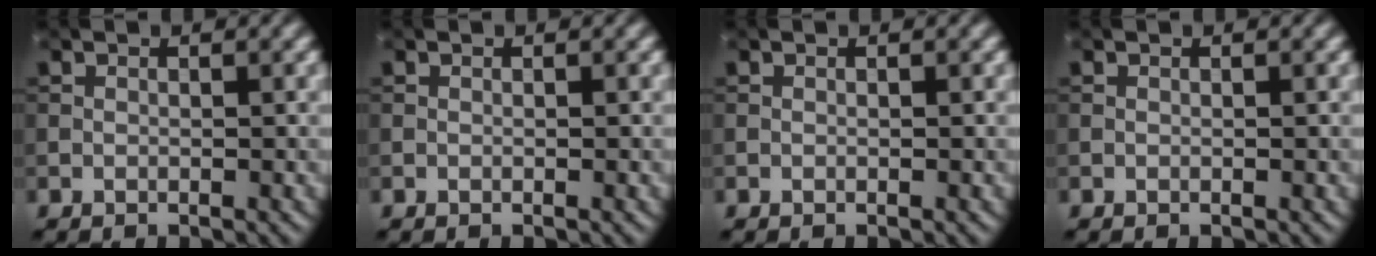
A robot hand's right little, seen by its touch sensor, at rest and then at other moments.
{"total": 0.0}
{"total": 0.0}
{"total": 0.0}